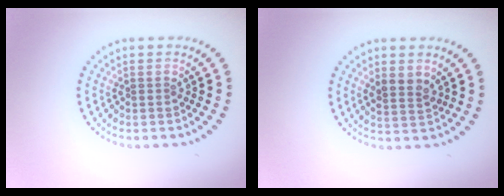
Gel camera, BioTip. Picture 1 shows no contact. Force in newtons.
{"total": 1.8, "press": 1.7, "slide": 0.6}